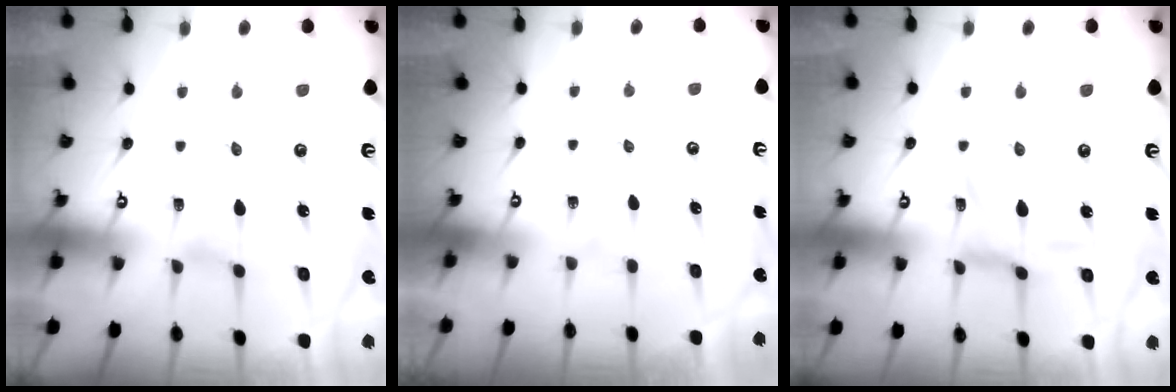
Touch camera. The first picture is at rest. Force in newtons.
{"total": 0.0}
{"total": 1.0, "press": 0.9, "slide": 0.4}